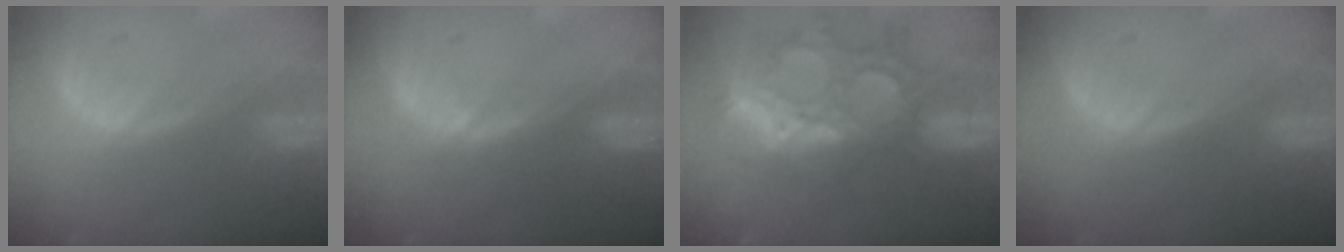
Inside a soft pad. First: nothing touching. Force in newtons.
{"total": 1.0, "press": 0.7, "slide": 0.7}
{"total": 13.3, "press": 11.4, "slide": 6.9}
{"total": 0.0}